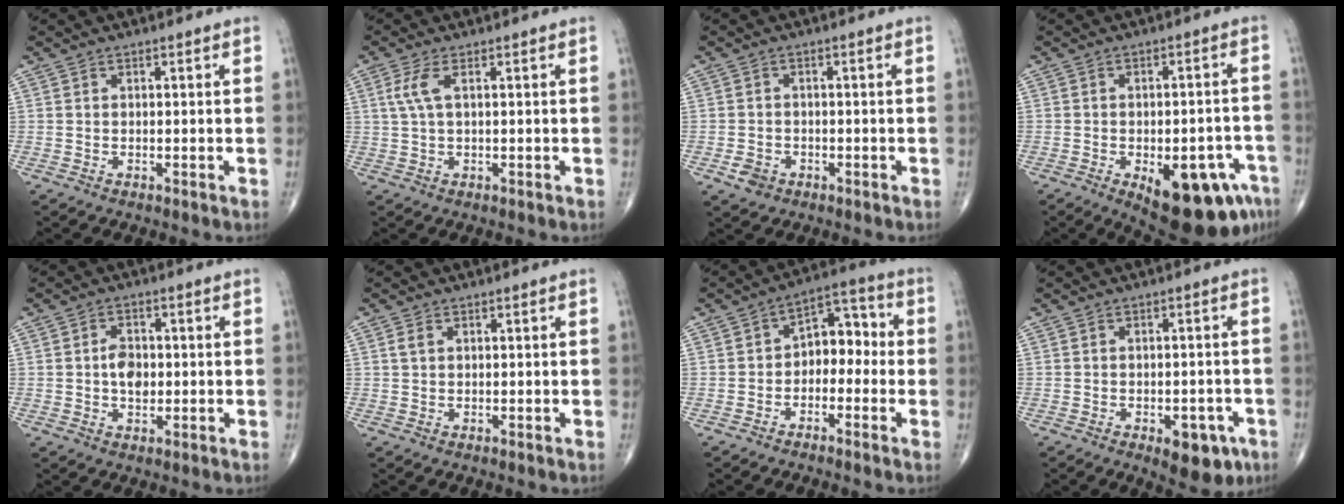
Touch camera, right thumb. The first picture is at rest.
{"total": 3.6, "force": [1.0, 1.1, 3.3], "torque": [-0.092, 0.010, 0.024]}
{"total": 2.8, "force": [-1.3, 2.2, 1.1], "torque": [-0.013, 0.007, -0.018]}
{"total": 17.3, "force": [-8.1, 7.3, 13.4], "torque": [-0.119, 0.027, -0.090]}
{"total": 4.6, "force": [-0.1, 3.1, 3.4], "torque": [-0.046, 0.004, -0.003]}
{"total": 1.4, "force": [0.5, 0.9, 0.9], "torque": [-0.021, 0.005, 0.011]}
{"total": 8.2, "force": [-1.3, 5.5, 5.8], "torque": [-0.053, 0.045, -0.037]}
{"total": 7.8, "force": [-3.8, 4.0, 5.6], "torque": [-0.046, 0.017, -0.040]}